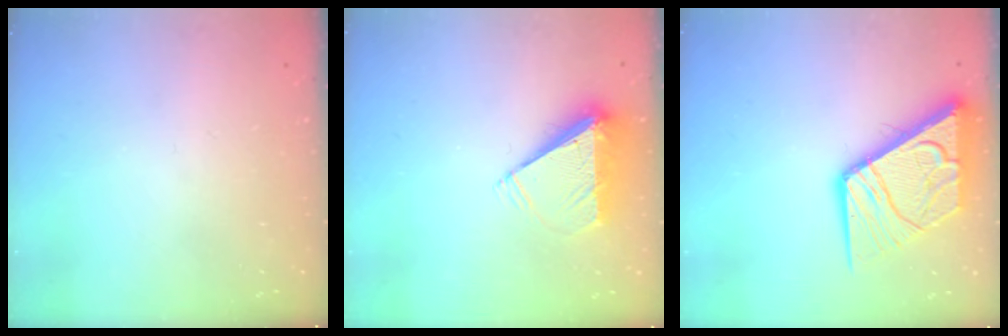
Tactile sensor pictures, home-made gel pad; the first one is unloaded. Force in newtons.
{"total": 7.0, "press": 6.9, "slide": 1.1}
{"total": 15.4, "press": 15.3, "slide": 1.7}